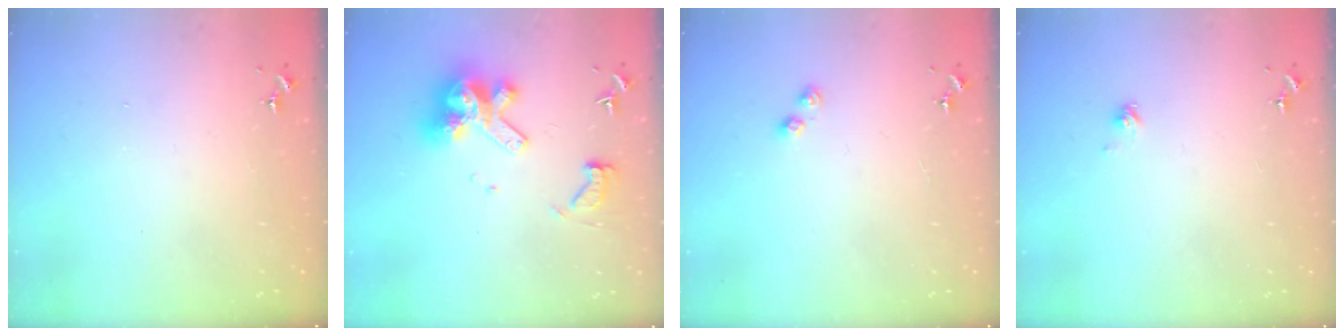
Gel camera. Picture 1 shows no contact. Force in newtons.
{"total": 14.0, "press": 13.9, "slide": 1.5}
{"total": 3.0, "press": 2.9, "slide": 0.4}
{"total": 2.1, "press": 2.1, "slide": 0.2}